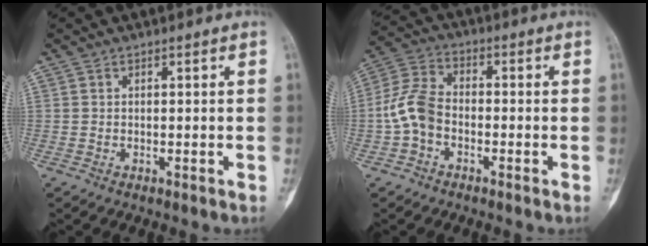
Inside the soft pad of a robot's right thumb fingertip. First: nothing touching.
{"total": 8.1, "force": [-2.1, 5.5, 5.6], "torque": [-0.111, 0.029, -0.055]}